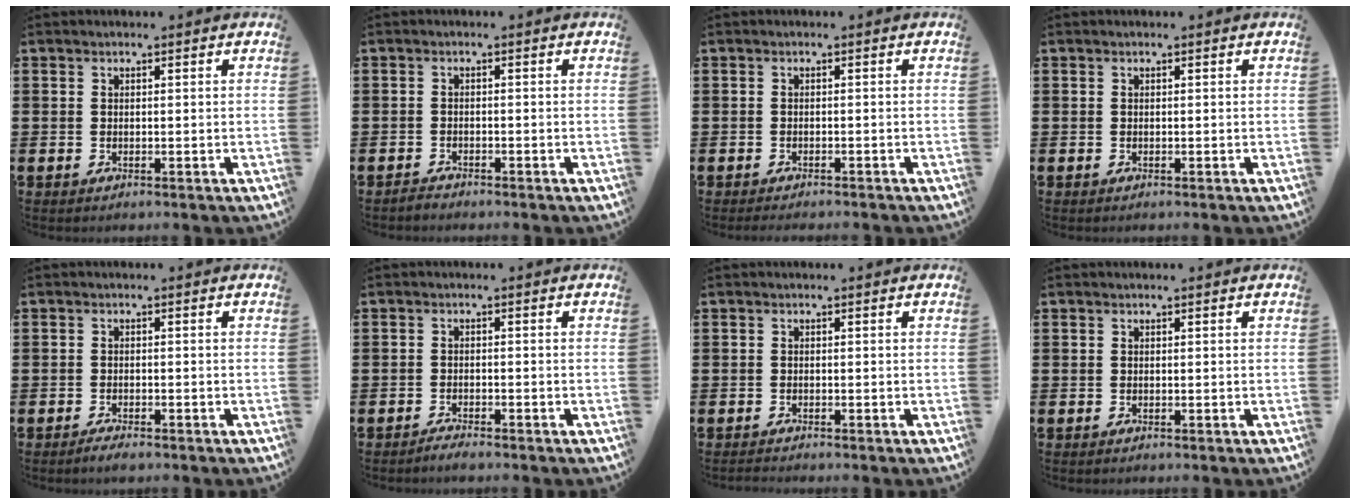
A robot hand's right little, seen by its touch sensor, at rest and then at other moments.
{"total": 1.0, "force": [-1.0, 0.1, 0.0], "torque": [-0.003, 0.000, -0.021]}
{"total": 0.7, "force": [-0.7, 0.0, 0.1], "torque": [-0.003, -0.002, -0.014]}
{"total": 0.0}
{"total": 1.2, "force": [-1.0, 0.2, 0.5], "torque": [-0.004, -0.004, -0.022]}
{"total": 1.3, "force": [-1.2, 0.1, 0.3], "torque": [-0.008, -0.002, -0.024]}
{"total": 0.6, "force": [-0.6, 0.0, 0.0], "torque": [-0.001, -0.003, -0.011]}
{"total": 0.0}